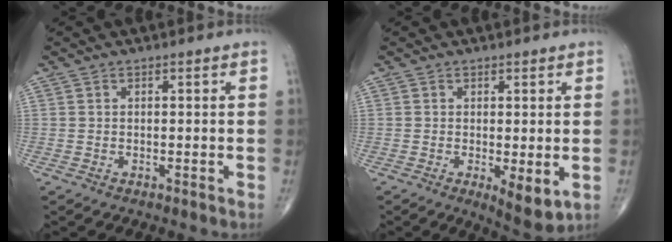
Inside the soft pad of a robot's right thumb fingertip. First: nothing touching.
{"total": 5.5, "force": [-1.0, 2.0, 5.0], "torque": [-0.075, -0.019, -0.011]}